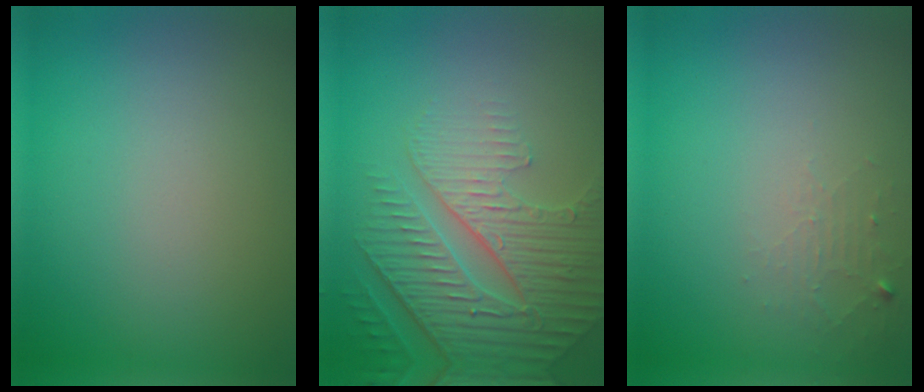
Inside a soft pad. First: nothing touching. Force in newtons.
{"total": 6.1, "press": 4.9, "slide": 3.5}
{"total": 1.3, "press": 1.3, "slide": 0.2}